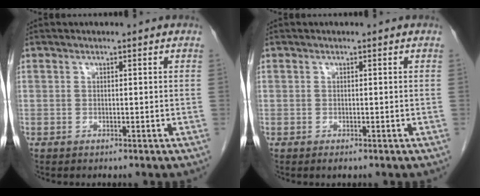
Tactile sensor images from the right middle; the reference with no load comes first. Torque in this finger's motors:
{"motor_torque": [0.45, -0.05, -0.14, -0.02]}